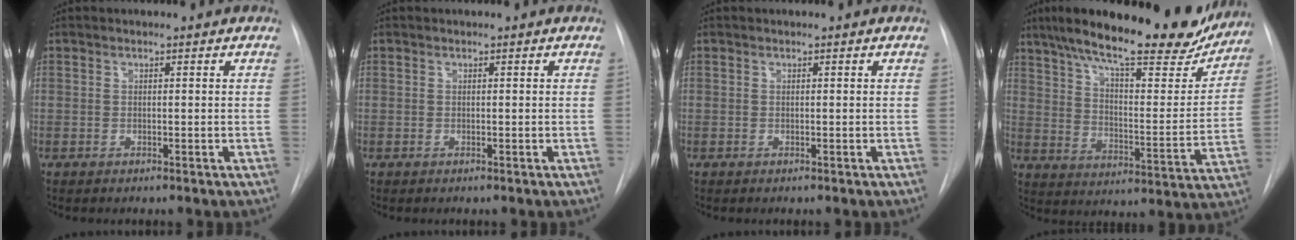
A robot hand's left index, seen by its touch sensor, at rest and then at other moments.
{"total": 0.0}
{"total": 0.0}
{"total": 26.9, "force": [21.5, 6.0, 14.9], "torque": [-0.236, -0.002, 0.297]}